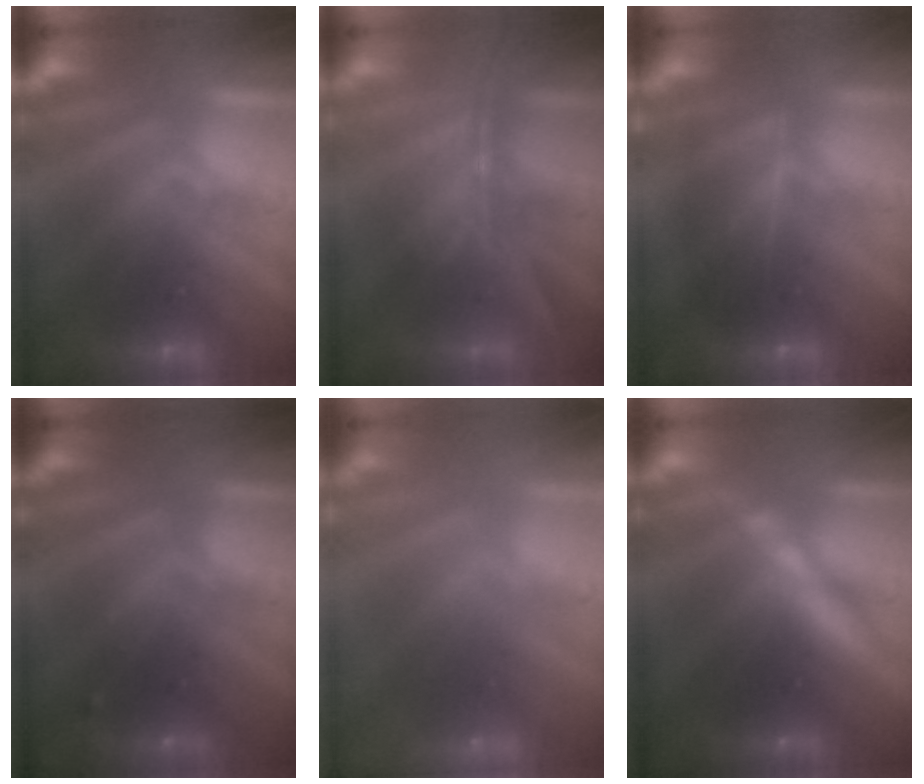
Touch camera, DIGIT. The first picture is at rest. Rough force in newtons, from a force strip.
{"total": 1.6}
{"total": 9.4}
{"total": 2.7}
{"total": 5.5}
{"total": 3.9}